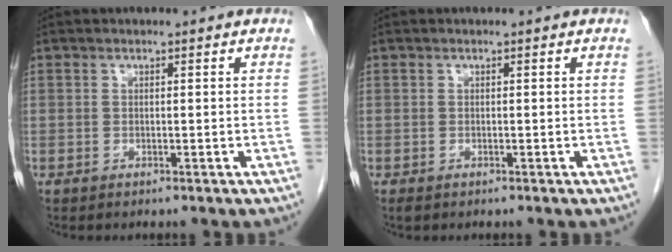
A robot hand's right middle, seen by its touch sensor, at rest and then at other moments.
{"total": 0.6, "force": [-0.4, 0.3, 0.4], "torque": [-0.008, -0.001, -0.004]}